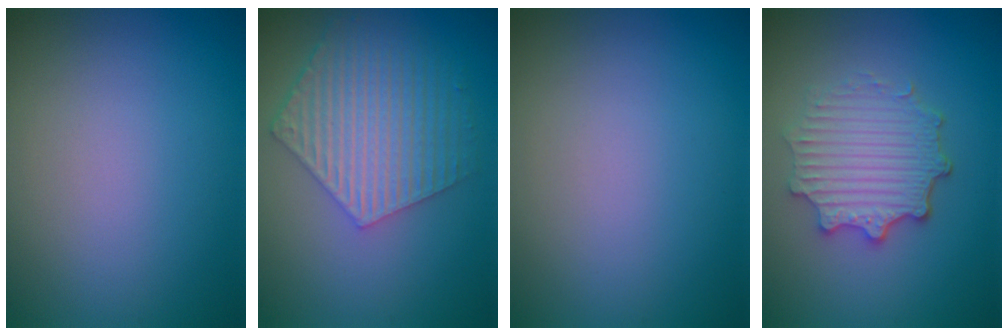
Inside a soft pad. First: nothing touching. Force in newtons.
{"total": 5.8, "press": 4.4, "slide": 3.9}
{"total": 0.0}
{"total": 4.6, "press": 3.6, "slide": 2.8}